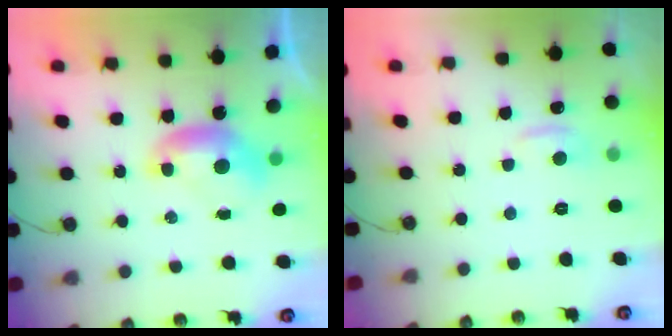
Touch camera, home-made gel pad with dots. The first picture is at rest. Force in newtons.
{"total": 1.2, "press": 0.8, "slide": 0.9}